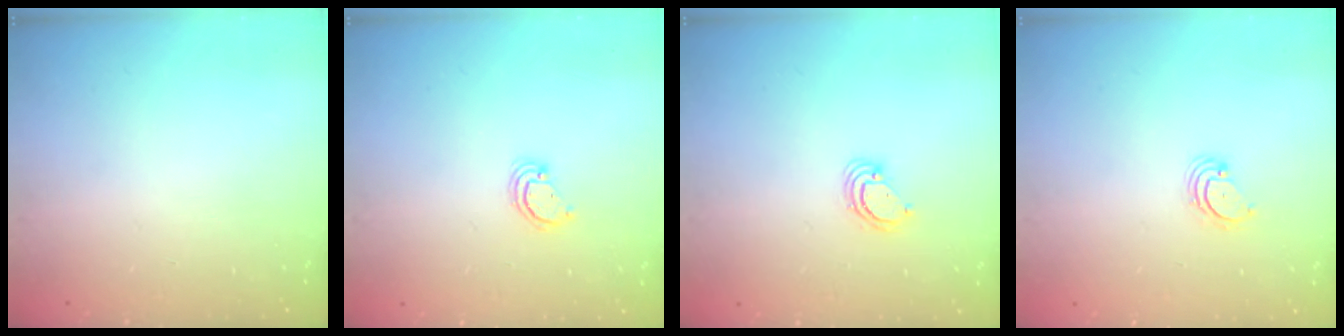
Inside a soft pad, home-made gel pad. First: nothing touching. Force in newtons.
{"total": 2.6, "press": 2.6, "slide": 0.3}
{"total": 3.8, "press": 3.8, "slide": 0.2}
{"total": 2.7, "press": 2.7, "slide": 0.3}